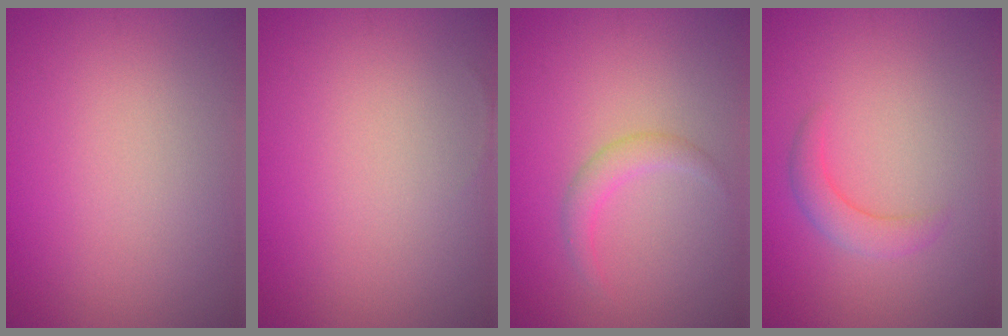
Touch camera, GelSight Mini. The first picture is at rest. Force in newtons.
{"total": 0.0}
{"total": 1.7, "press": 1.7, "slide": 0.1}
{"total": 2.1, "press": 2.1, "slide": 0.2}